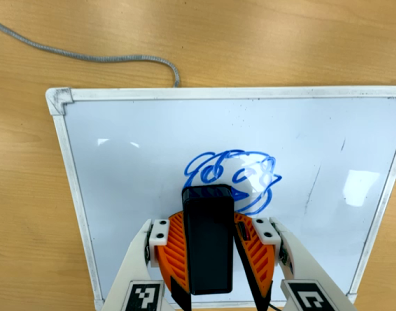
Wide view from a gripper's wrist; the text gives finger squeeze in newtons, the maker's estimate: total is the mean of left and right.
{"total": 11.4, "left": 12.9, "right": 10.0}